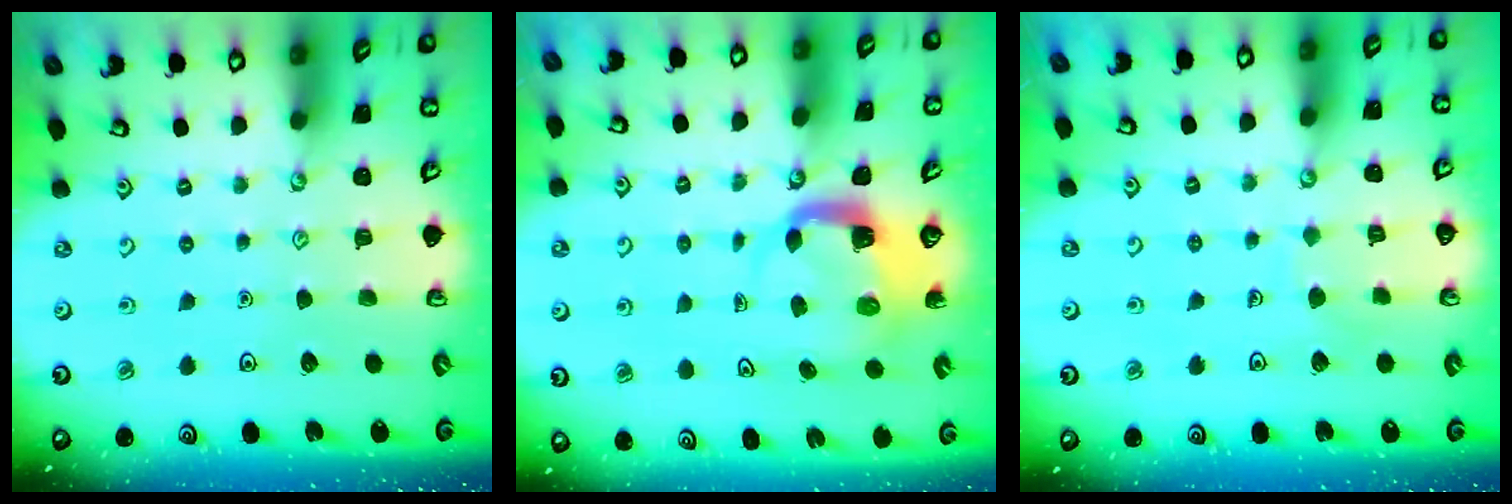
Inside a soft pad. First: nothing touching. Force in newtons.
{"total": 3.9, "press": 3.9, "slide": 0.5}
{"total": 5.0, "press": 4.9, "slide": 0.4}